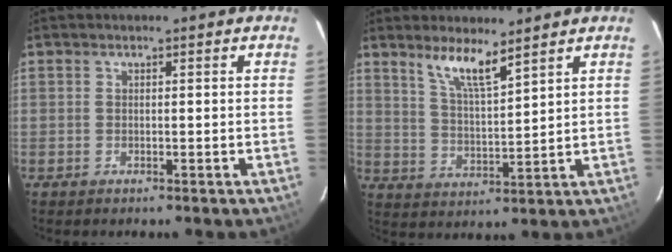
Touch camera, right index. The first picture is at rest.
{"total": 7.1, "force": [5.4, 0.9, 4.5], "torque": [-0.085, -0.005, 0.107]}